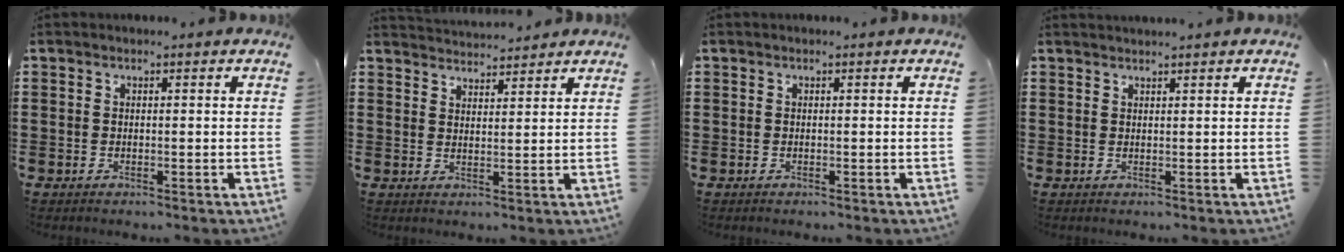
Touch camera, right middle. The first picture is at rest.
{"total": 3.1, "force": [3.0, 0.1, -0.3], "torque": [-0.002, -0.011, 0.057]}
{"total": 0.0}
{"total": 1.1, "force": [1.1, -0.1, 0.0], "torque": [-0.002, -0.002, 0.021]}